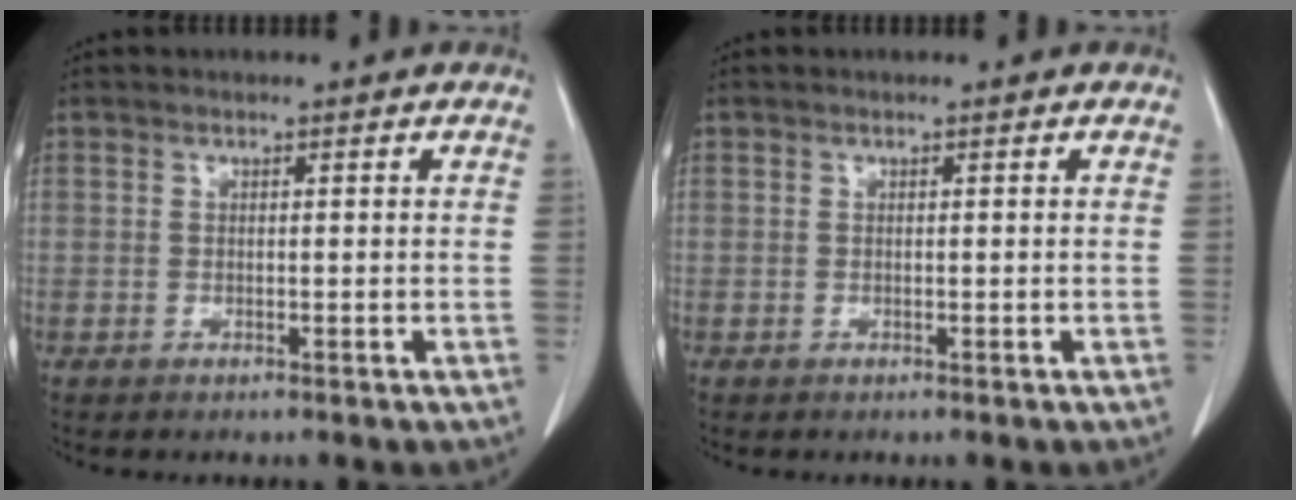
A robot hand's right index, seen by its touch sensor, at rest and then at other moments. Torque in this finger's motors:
{"motor_torque": [0.01, -0.01, 0.01, 0.00]}